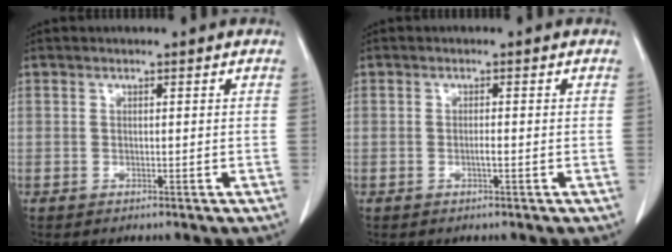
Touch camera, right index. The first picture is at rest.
{"total": 0.8, "force": [-0.4, -0.1, 0.7], "torque": [-0.014, 0.002, -0.008]}